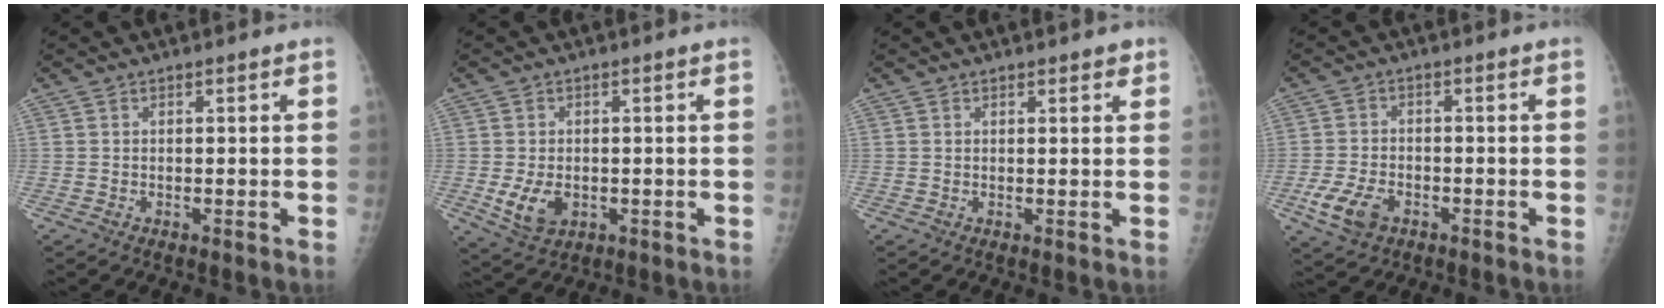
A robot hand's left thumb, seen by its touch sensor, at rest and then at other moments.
{"total": 6.0, "force": [-1.2, 4.2, 4.2], "torque": [-0.069, -0.007, -0.010]}
{"total": 1.5, "force": [1.1, 0.7, 0.8], "torque": [0.002, -0.004, 0.010]}
{"total": 6.9, "force": [-3.1, 4.4, 4.3], "torque": [-0.088, 0.008, -0.054]}